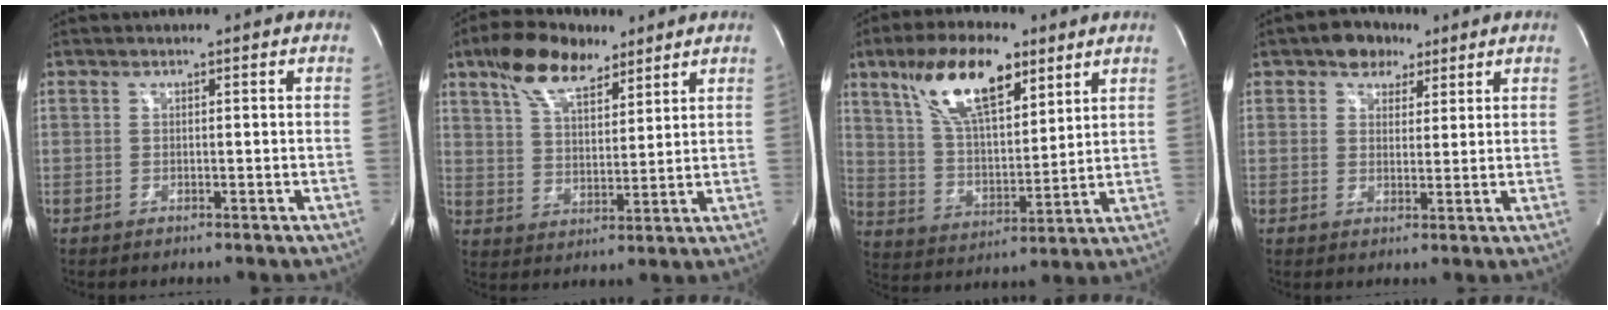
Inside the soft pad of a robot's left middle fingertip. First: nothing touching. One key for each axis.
{"total": 11.2, "fx": 7.6, "fy": 4.5, "fz": 6.8, "tx": -0.130, "ty": 0.017, "tz": 0.141}
{"total": 15.7, "fx": 9.1, "fy": 5.6, "fz": 11.4, "tx": -0.214, "ty": 0.017, "tz": 0.168}
{"total": 5.1, "fx": 3.1, "fy": 3.6, "fz": 1.9, "tx": -0.023, "ty": 0.013, "tz": 0.049}